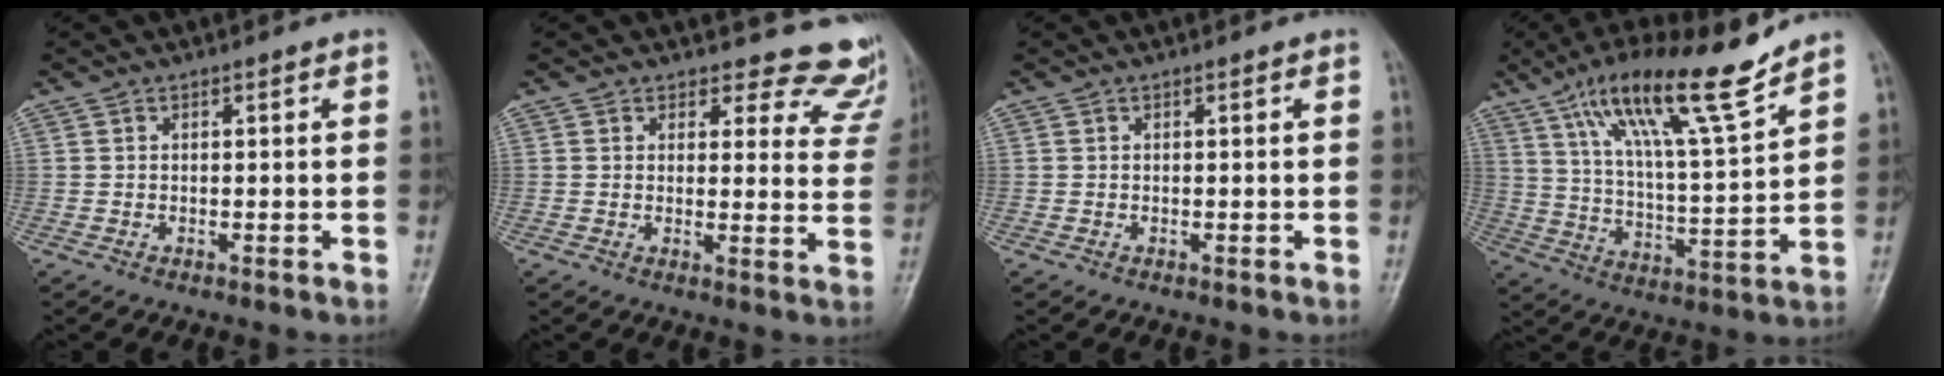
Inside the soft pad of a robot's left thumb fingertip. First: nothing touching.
{"total": 12.2, "force": [11.4, 4.4, 0.3], "torque": [0.058, -0.098, 0.094]}
{"total": 0.0}
{"total": 17.4, "force": [12.1, 2.2, 12.3], "torque": [-0.198, -0.058, 0.212]}